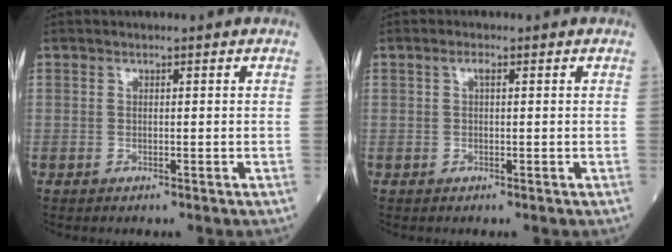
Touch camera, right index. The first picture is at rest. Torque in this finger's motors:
{"motor_torque": [0.21, 0.06, 0.15, 0.03]}